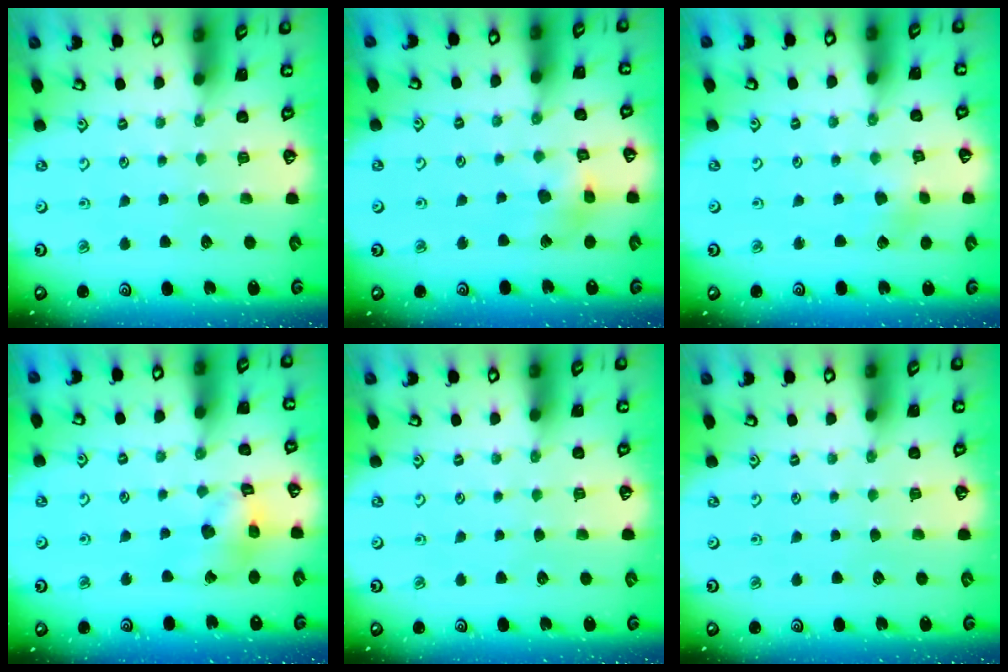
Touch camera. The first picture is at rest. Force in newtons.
{"total": 8.9, "press": 8.9, "slide": 1.0}
{"total": 2.3, "press": 2.3, "slide": 0.4}
{"total": 11.2, "press": 11.1, "slide": 1.2}
{"total": 0.0}
{"total": 0.0}